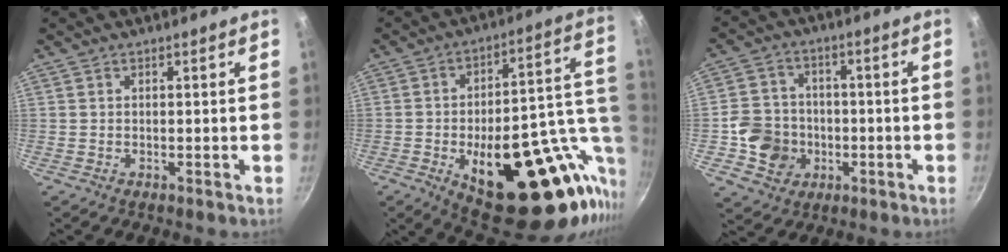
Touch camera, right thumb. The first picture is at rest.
{"total": 31.5, "force": [-7.8, 14.1, 27.0], "torque": [-0.321, 0.011, -0.092]}
{"total": 9.9, "force": [-2.2, 9.0, 3.6], "torque": [-0.042, 0.027, -0.039]}